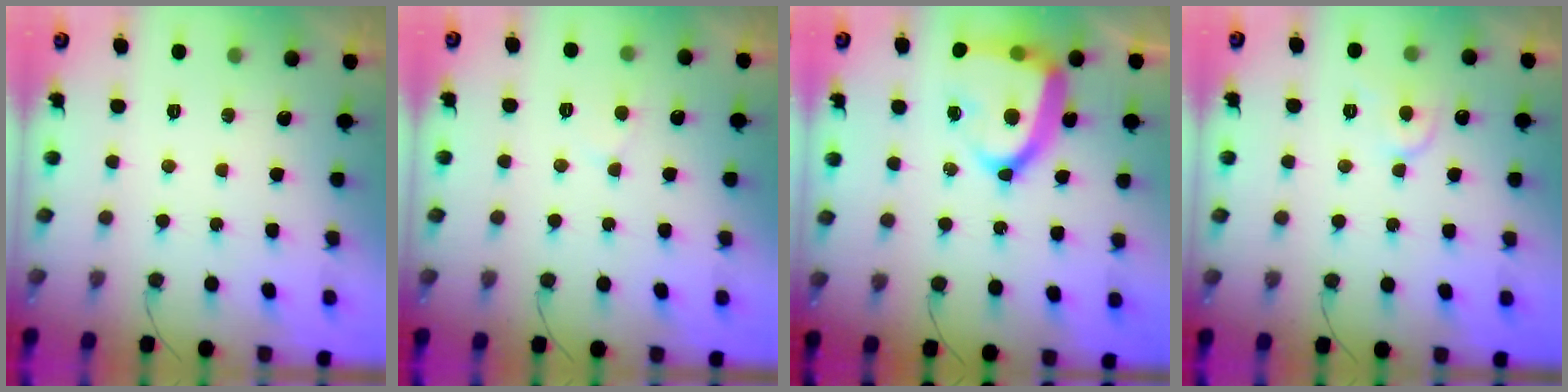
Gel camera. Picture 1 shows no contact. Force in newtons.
{"total": 3.5, "press": 3.5, "slide": 0.3}
{"total": 18.8, "press": 18.8, "slide": 1.5}
{"total": 6.9, "press": 6.8, "slide": 0.7}